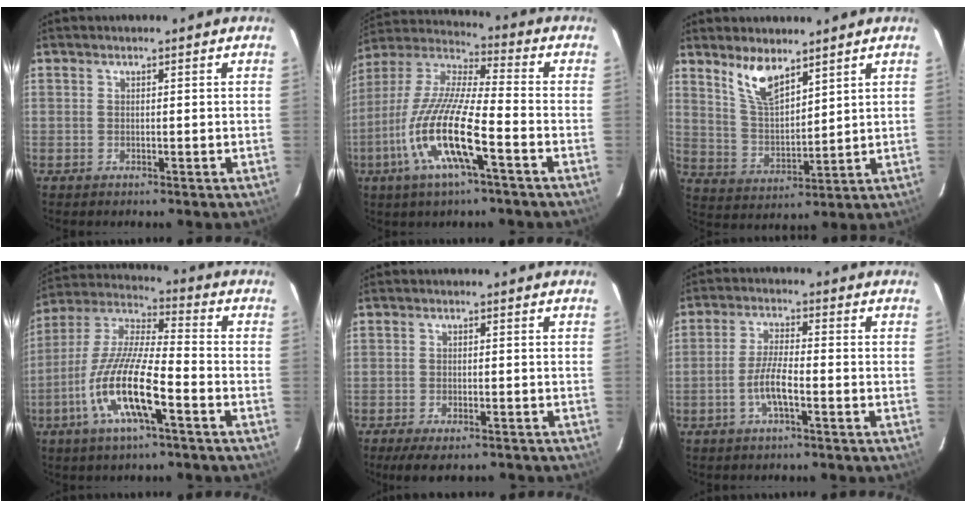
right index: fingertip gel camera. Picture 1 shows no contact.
{"total": 16.7, "force": [-6.7, 2.8, 15.0], "torque": [-0.306, -0.018, -0.137]}
{"total": 8.5, "force": [6.1, 2.9, 5.1], "torque": [-0.096, -0.002, 0.129]}
{"total": 15.3, "force": [-6.6, 3.1, 13.5], "torque": [-0.276, -0.013, -0.133]}
{"total": 7.5, "force": [-6.1, 2.0, 4.0], "torque": [-0.091, -0.025, -0.096]}
{"total": 7.2, "force": [-3.2, 1.1, 6.3], "torque": [-0.132, 0.000, -0.060]}